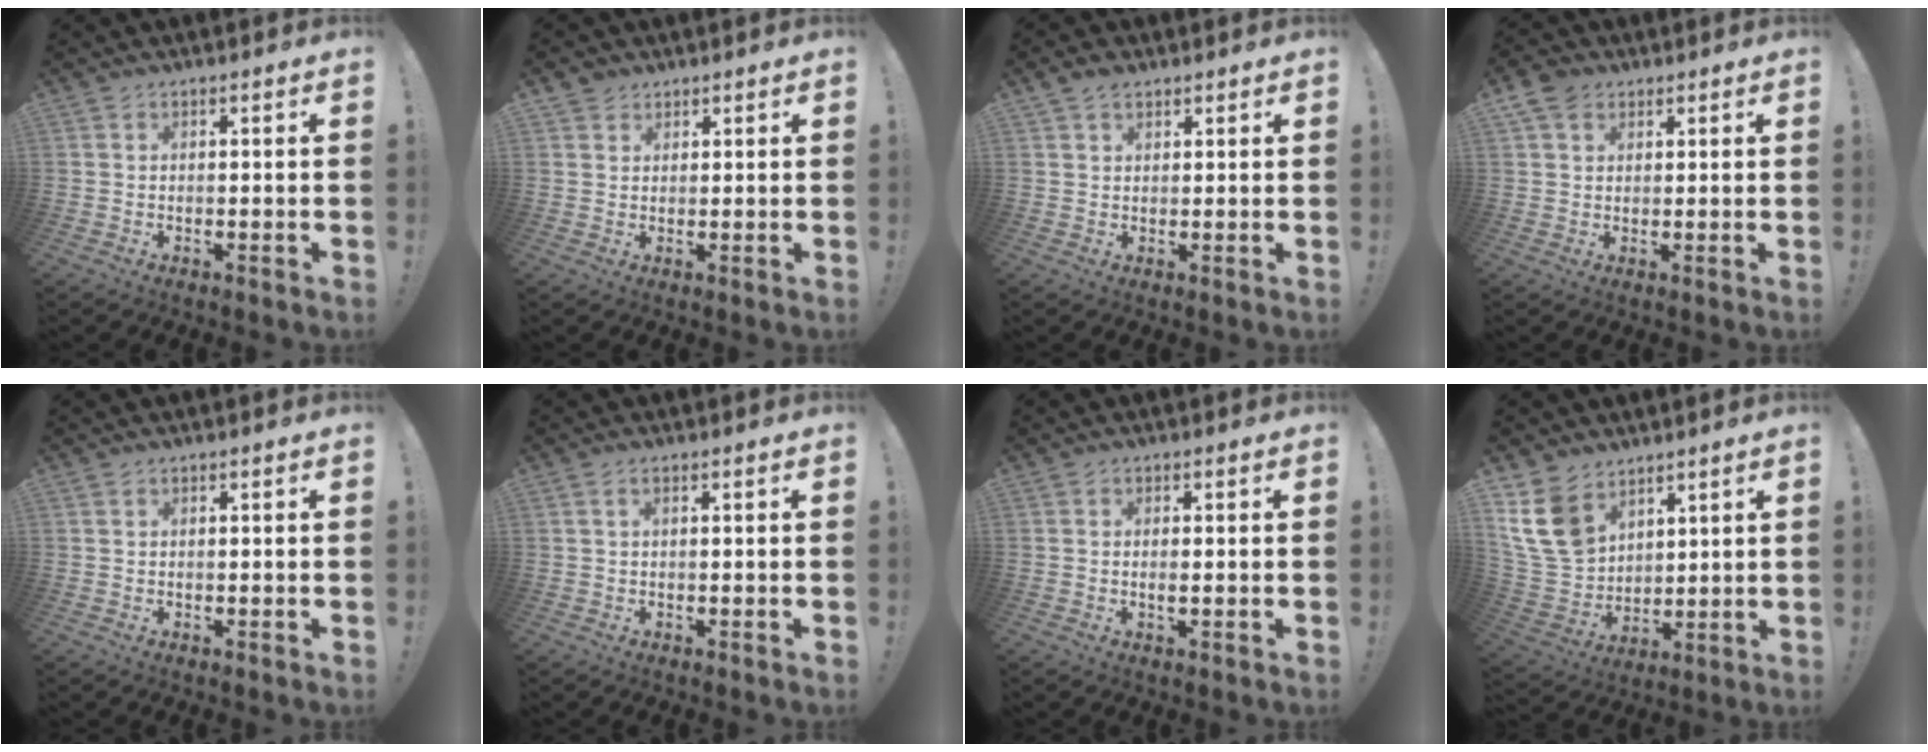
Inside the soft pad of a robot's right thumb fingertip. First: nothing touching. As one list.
[{"total": 2.8, "force": [2.1, 1.9, 0.1], "torque": [0.007, -0.012, 0.036]}, {"total": 3.2, "force": [2.2, 1.8, 1.3], "torque": [-0.018, -0.010, 0.041]}, {"total": 5.5, "force": [2.9, 4.0, 2.2], "torque": [-0.035, -0.005, 0.057]}, {"total": 0.0}, {"total": 1.2, "force": [0.3, 0.2, 1.1], "torque": [-0.023, 0.002, 0.005]}, {"total": 1.6, "force": [-0.2, 0.2, 1.5], "torque": [-0.019, -0.005, -0.004]}, {"total": 15.2, "force": [8.8, 9.9, 7.3], "torque": [-0.153, -0.050, 0.174]}]